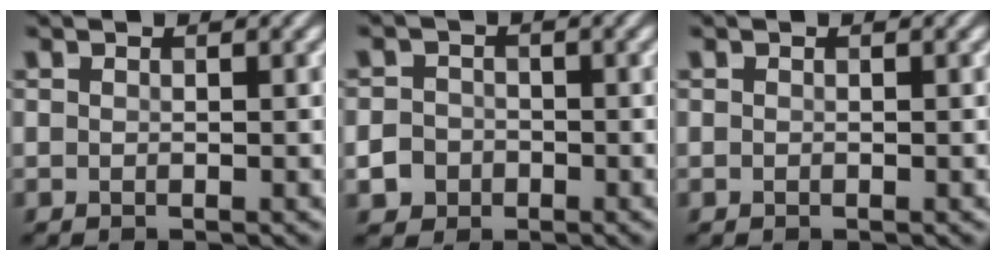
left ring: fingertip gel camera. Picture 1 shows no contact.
{"total": 2.9, "force": [-1.8, 2.3, 0.5], "torque": [0.006, 0.007, -0.028]}
{"total": 0.0}